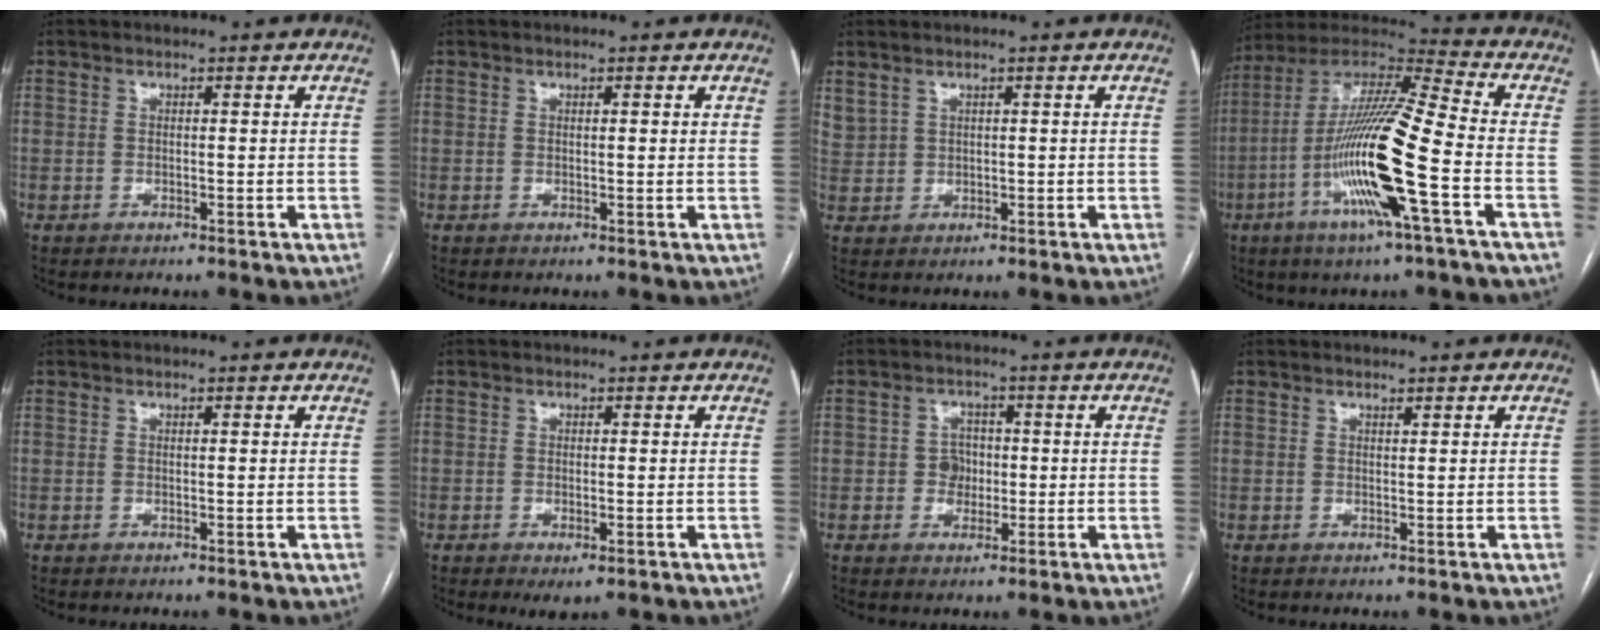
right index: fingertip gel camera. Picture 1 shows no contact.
{"total": 1.0, "force": [0.5, 0.1, 0.9], "torque": [-0.017, 0.003, 0.006]}
{"total": 6.4, "force": [3.5, 5.3, 1.2], "torque": [-0.039, 0.016, 0.085]}
{"total": 18.7, "force": [-5.5, 0.4, 17.9], "torque": [-0.357, -0.012, -0.111]}
{"total": 0.0}
{"total": 2.2, "force": [-1.0, 0.8, 1.9], "torque": [-0.026, -0.004, -0.008]}
{"total": 3.4, "force": [-0.3, 3.1, 1.4], "torque": [-0.015, 0.010, -0.003]}
{"total": 0.6, "force": [0.5, 0.0, 0.3], "torque": [-0.007, -0.002, 0.009]}